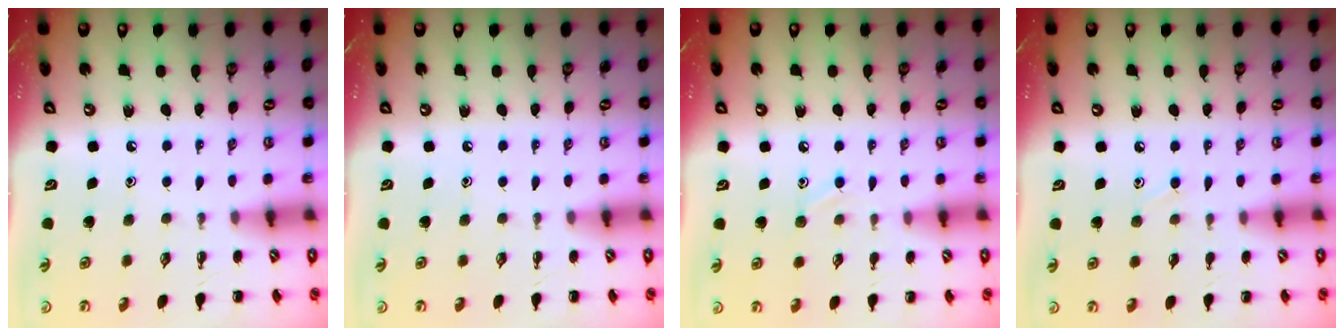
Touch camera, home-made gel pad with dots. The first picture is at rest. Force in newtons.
{"total": 0.0}
{"total": 8.3, "press": 7.9, "slide": 2.7}
{"total": 6.4, "press": 6.0, "slide": 2.1}